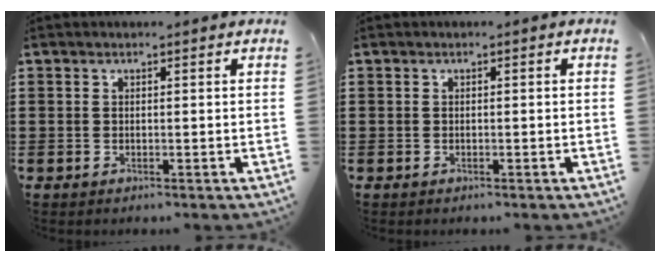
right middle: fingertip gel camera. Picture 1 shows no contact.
{"total": 0.0}